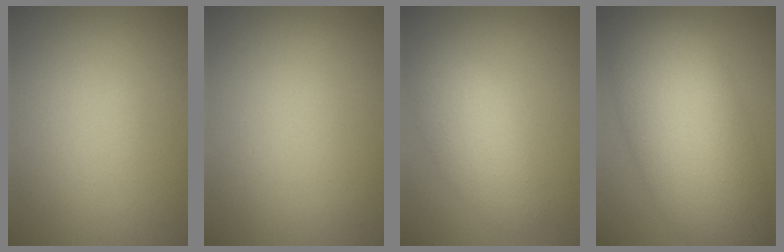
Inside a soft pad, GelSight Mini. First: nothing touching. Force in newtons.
{"total": 0.0}
{"total": 3.5, "press": 3.5, "slide": 0.0}
{"total": 11.8, "press": 11.8, "slide": 0.3}